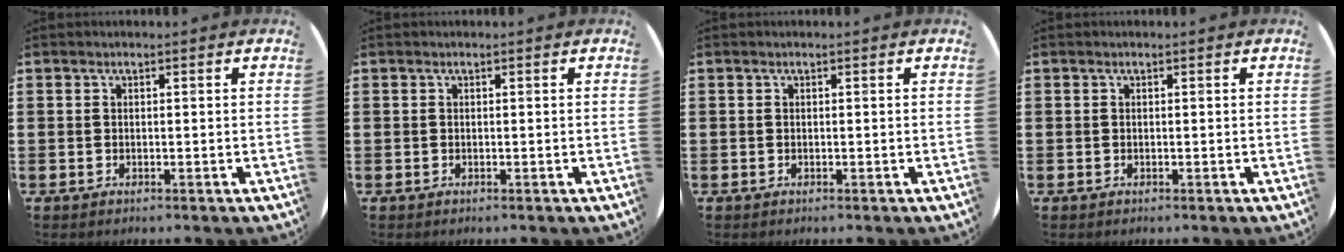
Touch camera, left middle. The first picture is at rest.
{"total": 0.0}
{"total": 0.0}
{"total": 0.0}